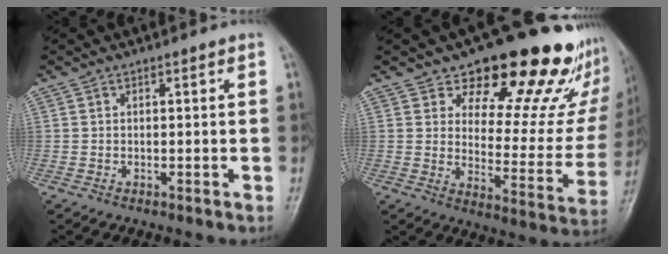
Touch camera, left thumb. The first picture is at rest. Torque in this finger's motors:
{"motor_torque": [0.83, 0.45, -0.02, -0.78, 0.15]}